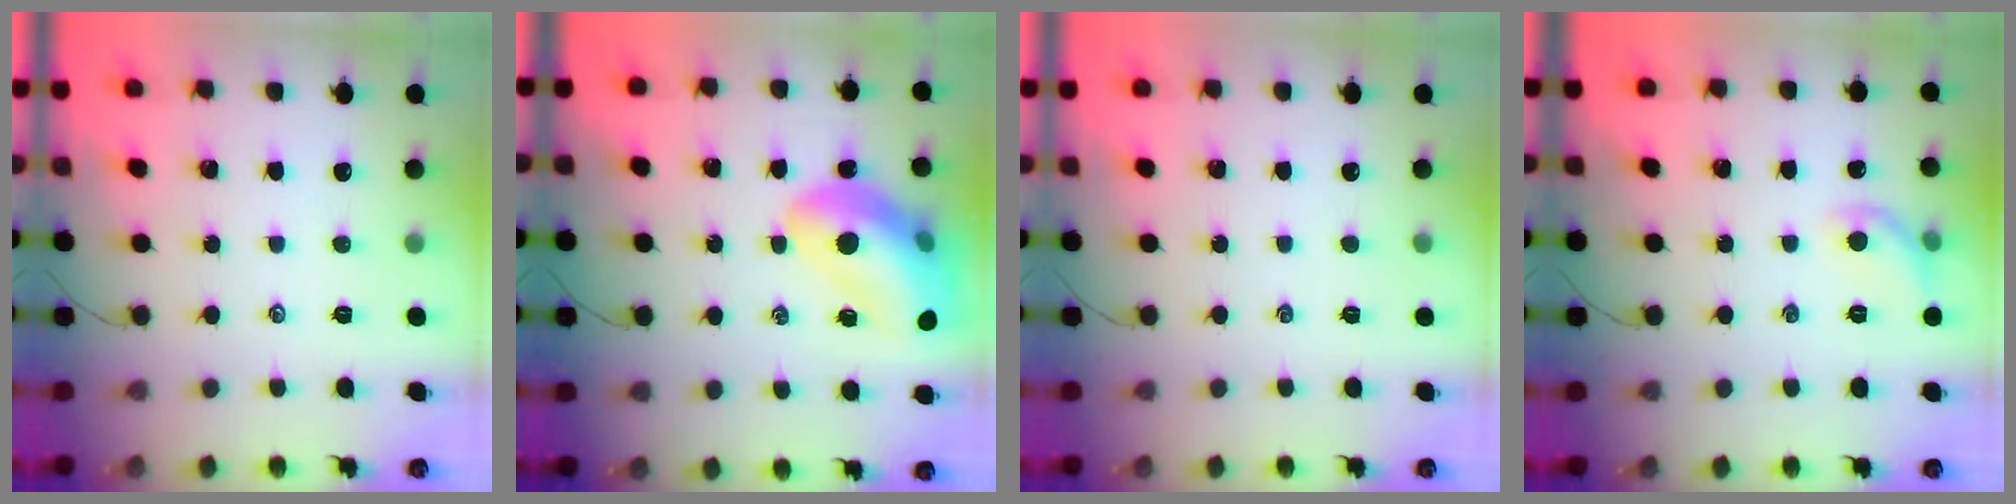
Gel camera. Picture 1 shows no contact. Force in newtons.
{"total": 17.1, "press": 16.8, "slide": 3.2}
{"total": 0.0}
{"total": 6.4, "press": 6.3, "slide": 1.2}